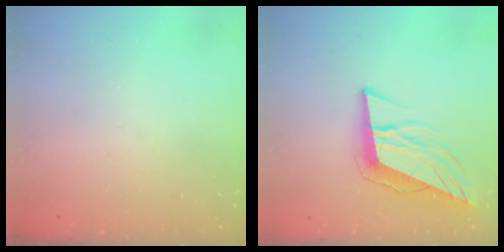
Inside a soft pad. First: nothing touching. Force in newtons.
{"total": 12.1, "press": 11.5, "slide": 3.6}